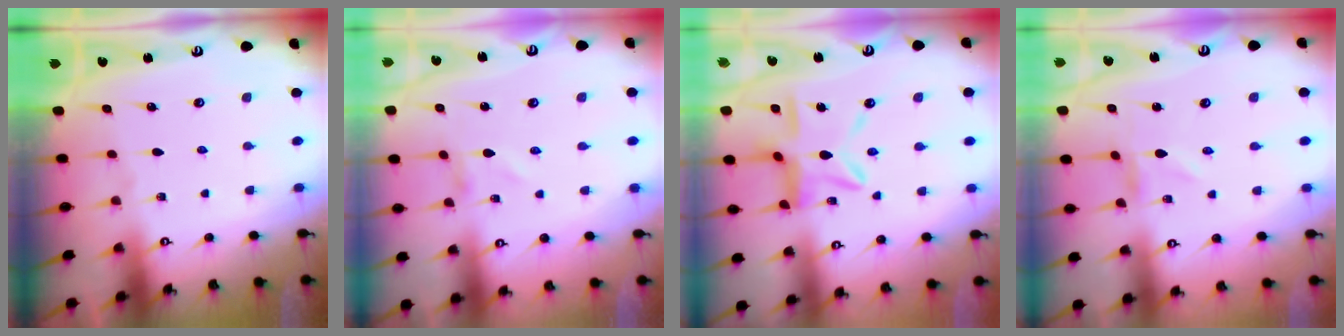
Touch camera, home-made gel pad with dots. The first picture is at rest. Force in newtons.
{"total": 1.0, "press": 1.0, "slide": 0.1}
{"total": 12.1, "press": 12.1, "slide": 1.2}
{"total": 0.0}